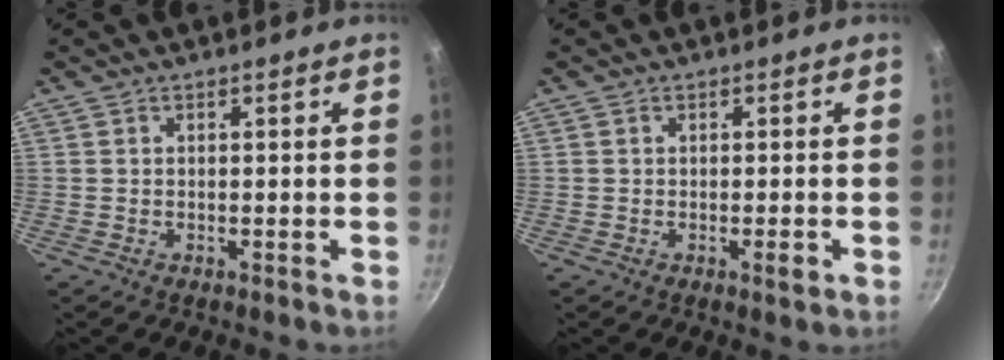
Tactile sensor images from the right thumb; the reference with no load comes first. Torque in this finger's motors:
{"motor_torque": [0.27, 0.11, -0.25, 0.14, 0.11]}